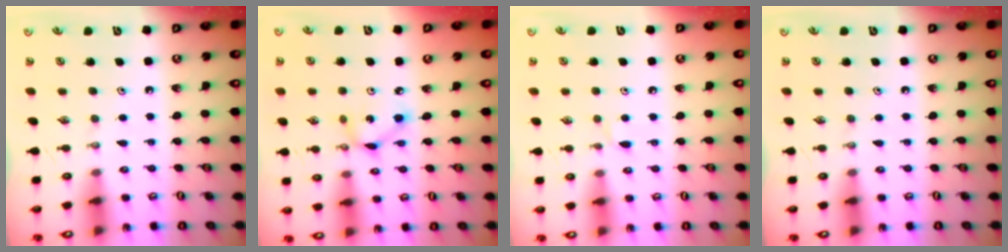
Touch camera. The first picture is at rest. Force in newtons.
{"total": 4.9, "press": 4.9, "slide": 0.2}
{"total": 2.9, "press": 2.8, "slide": 0.5}
{"total": 0.0}